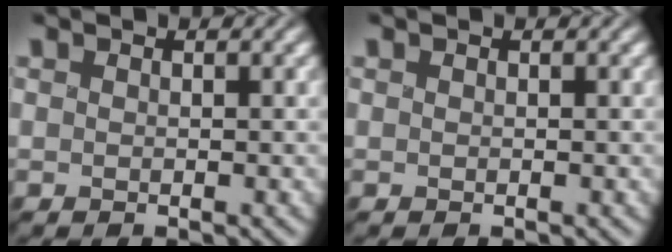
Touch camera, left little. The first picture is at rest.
{"total": 0.0}